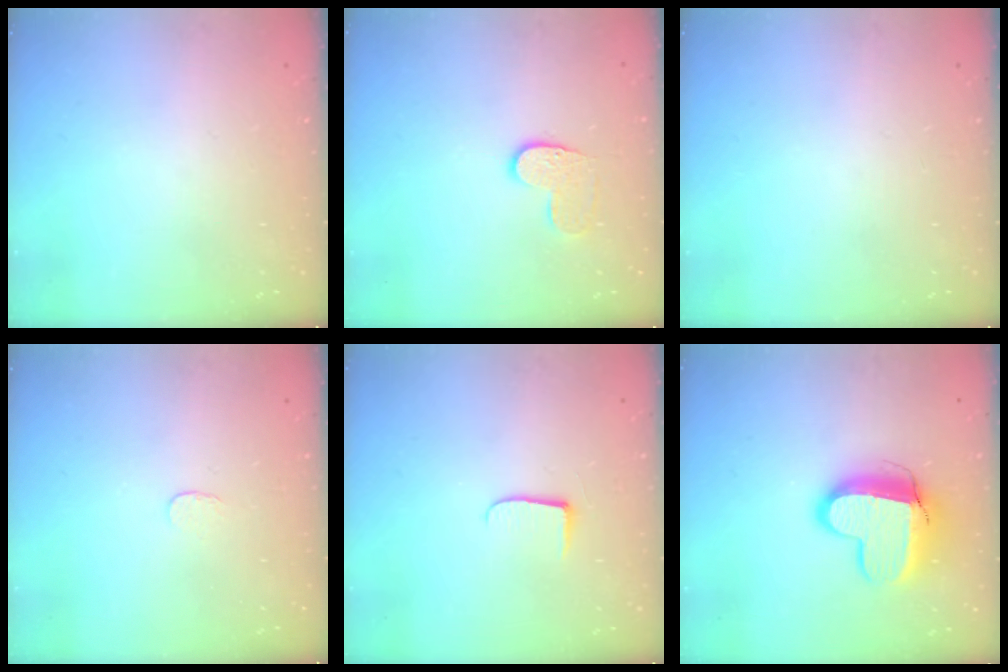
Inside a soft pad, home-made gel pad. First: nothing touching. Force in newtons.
{"total": 6.4, "press": 6.4, "slide": 0.4}
{"total": 0.0}
{"total": 2.6, "press": 2.6, "slide": 0.2}
{"total": 6.1, "press": 6.1, "slide": 0.6}
{"total": 13.4, "press": 13.3, "slide": 1.3}